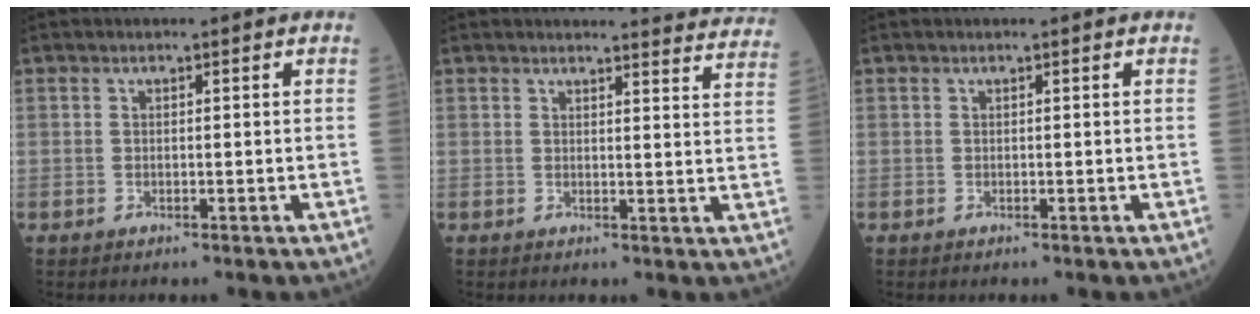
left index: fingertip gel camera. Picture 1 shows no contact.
{"total": 11.6, "force": [11.5, 0.7, 1.4], "torque": [0.014, -0.068, 0.094]}
{"total": 0.0}